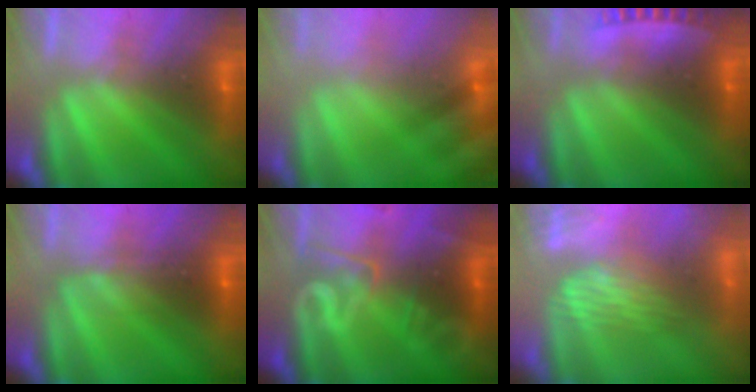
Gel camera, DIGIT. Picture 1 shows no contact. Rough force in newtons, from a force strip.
{"total": 8.5}
{"total": 2.9}
{"total": 2.4}
{"total": 2.7}
{"total": 3.6}